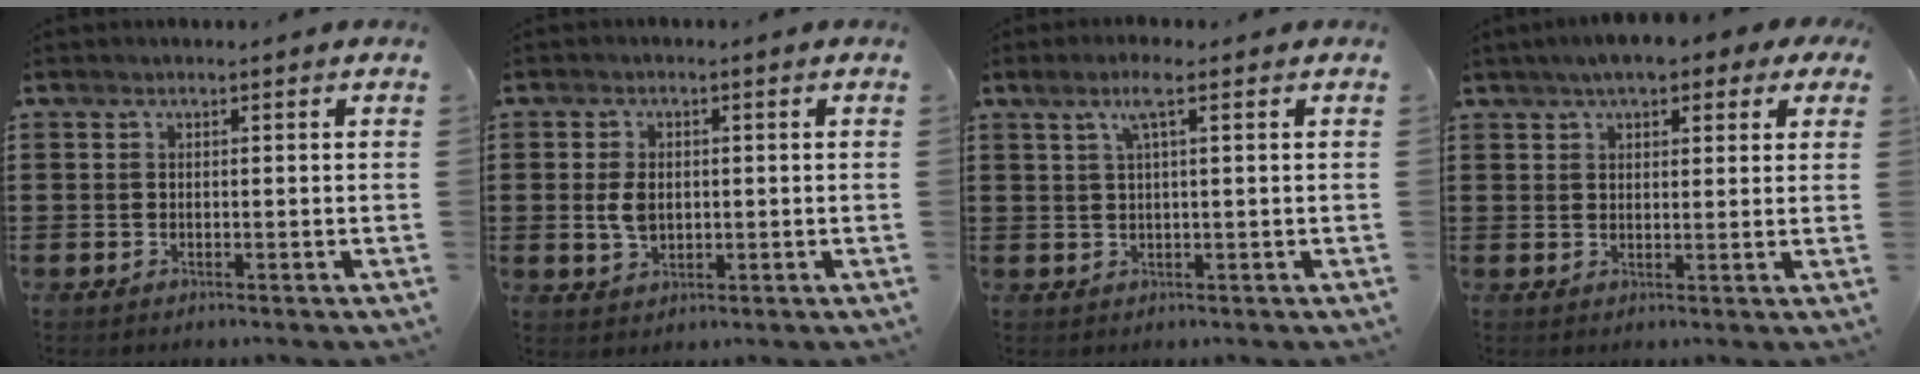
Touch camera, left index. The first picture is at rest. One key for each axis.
{"total": 3.6, "fx": 0.1, "fy": 2.4, "fz": 2.8, "tx": -0.070, "ty": 0.003, "tz": -0.003}
{"total": 3.8, "fx": 1.6, "fy": 0.1, "fz": 3.5, "tx": -0.073, "ty": 0.002, "tz": 0.026}
{"total": 5.0, "fx": 3.8, "fy": 1.8, "fz": 2.8, "tx": -0.059, "ty": 0.005, "tz": 0.066}